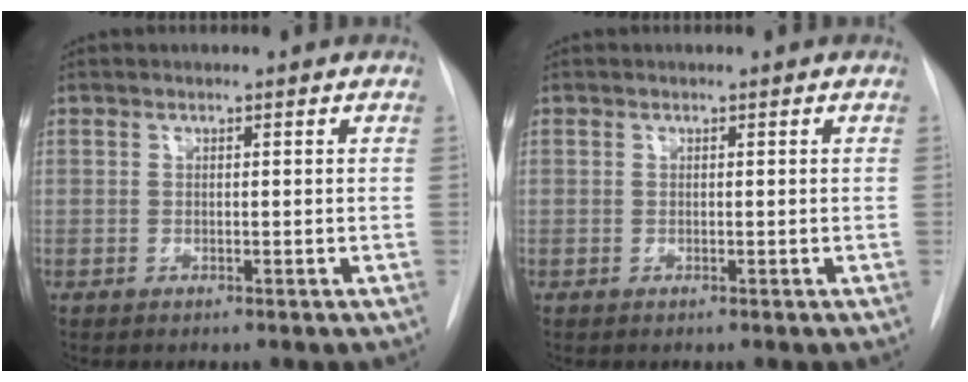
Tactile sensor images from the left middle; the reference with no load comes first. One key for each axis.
{"total": 0.0}